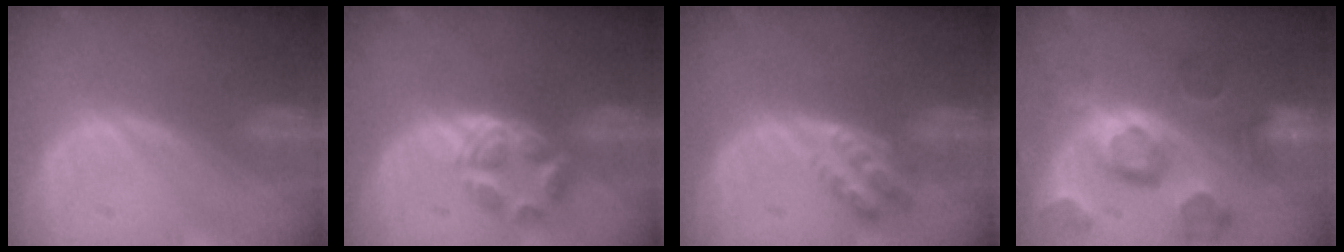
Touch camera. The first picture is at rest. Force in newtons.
{"total": 5.9, "press": 5.0, "slide": 3.2}
{"total": 4.6, "press": 3.9, "slide": 2.5}
{"total": 11.3, "press": 10.0, "slide": 5.3}